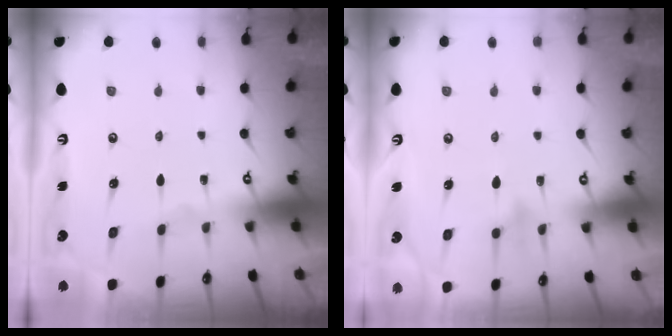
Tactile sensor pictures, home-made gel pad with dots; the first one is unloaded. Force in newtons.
{"total": 9.1, "press": 9.0, "slide": 1.7}